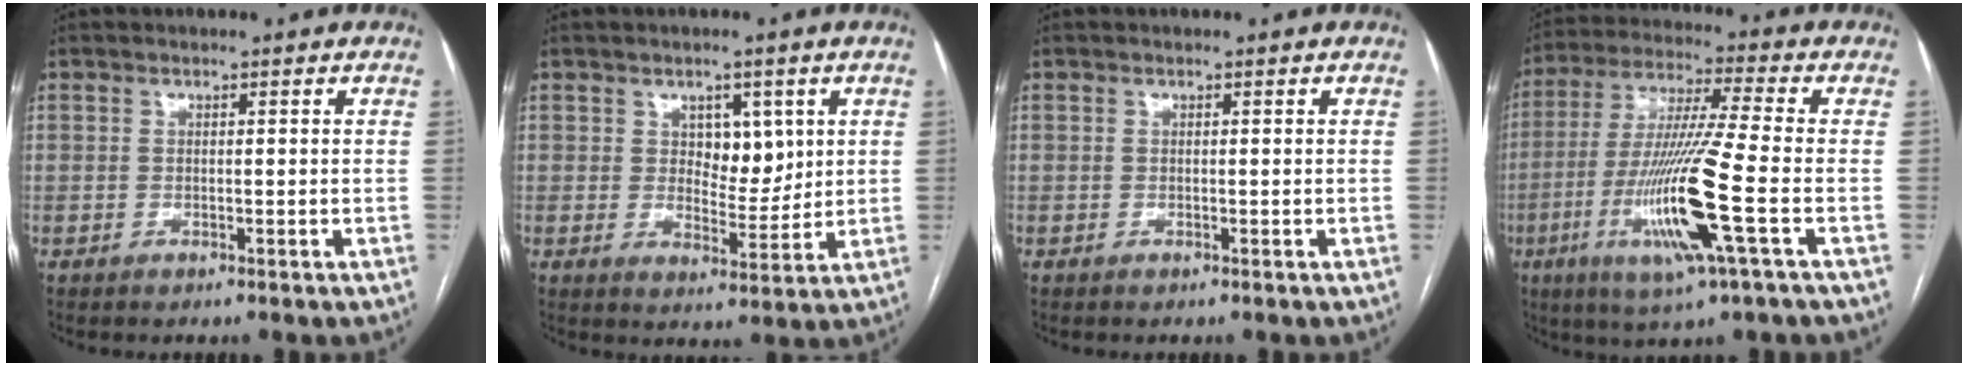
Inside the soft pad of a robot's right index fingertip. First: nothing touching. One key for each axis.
{"total": 5.9, "fx": 2.1, "fy": 3.4, "fz": 4.3, "tx": -0.058, "ty": 0.002, "tz": 0.038}
{"total": 0.0}
{"total": 15.8, "fx": -4.7, "fy": -0.6, "fz": 15.1, "tx": -0.308, "ty": -0.020, "tz": -0.092}